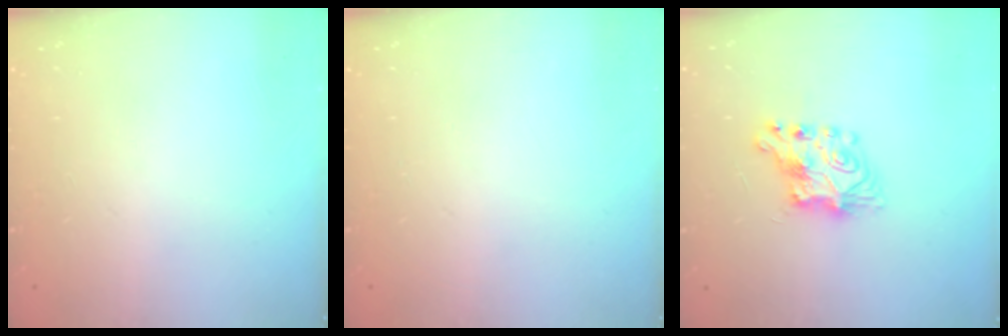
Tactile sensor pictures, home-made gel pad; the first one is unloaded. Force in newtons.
{"total": 0.0}
{"total": 8.2, "press": 8.1, "slide": 0.8}